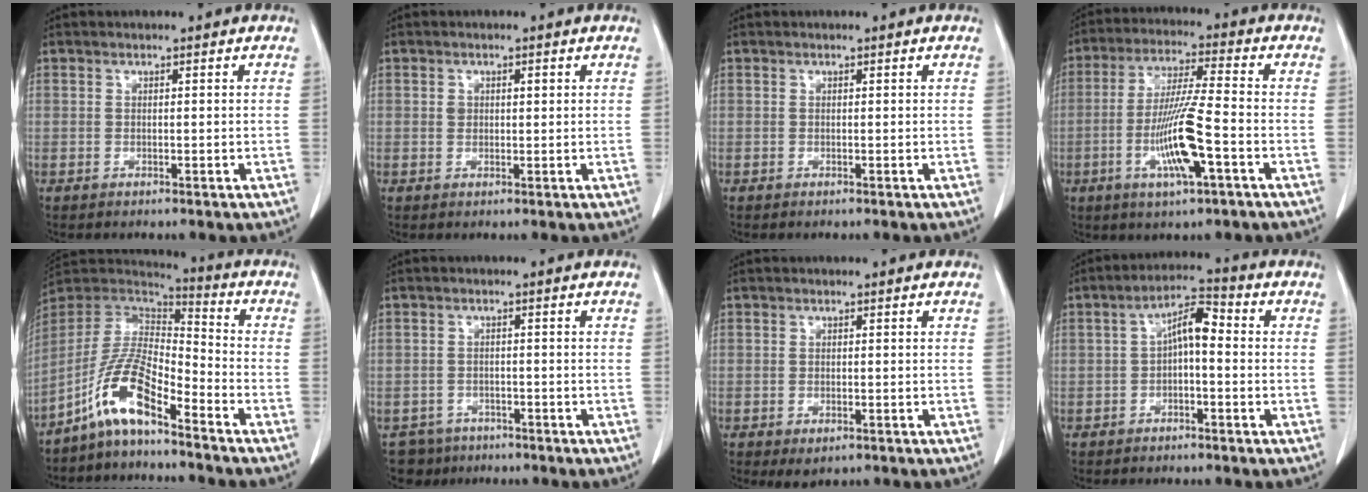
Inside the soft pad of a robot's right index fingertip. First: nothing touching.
{"total": 1.5, "force": [0.5, 1.1, 0.9], "torque": [-0.016, 0.010, 0.013]}
{"total": 0.0}
{"total": 11.1, "force": [-3.5, 0.4, 10.5], "torque": [-0.206, -0.009, -0.064]}
{"total": 10.8, "force": [-7.2, 2.2, 7.7], "torque": [-0.168, 0.015, -0.141]}
{"total": 4.3, "force": [-3.0, 3.0, -0.5], "torque": [0.012, 0.008, -0.047]}
{"total": 2.2, "force": [-1.1, 1.1, 1.6], "torque": [-0.024, -0.004, -0.004]}
{"total": 5.8, "force": [-0.1, 2.0, 5.5], "torque": [-0.098, 0.027, -0.007]}